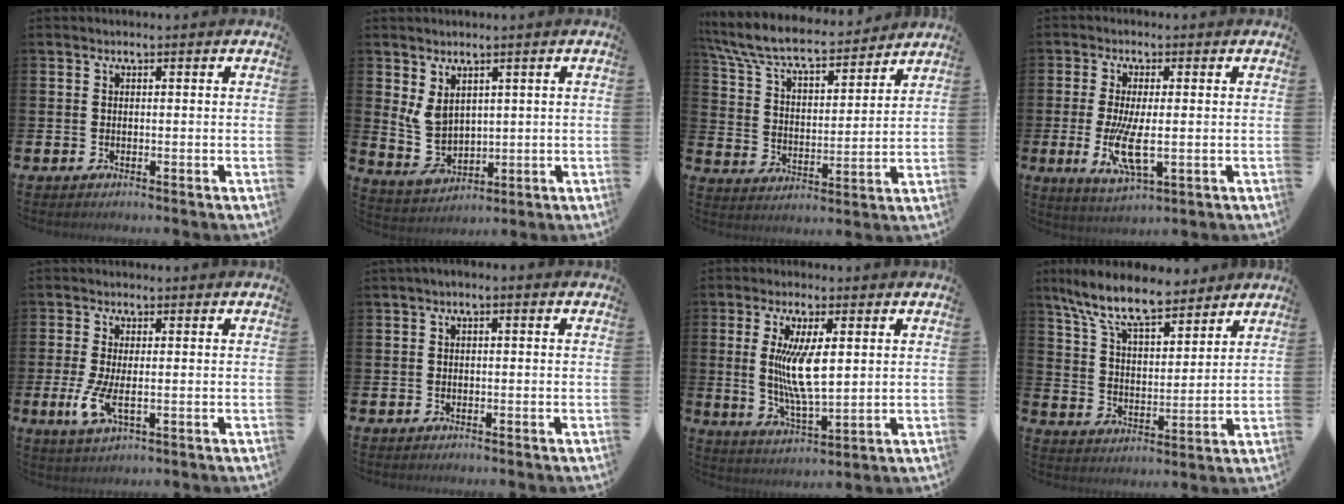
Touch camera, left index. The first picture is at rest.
{"total": 5.0, "force": [2.7, 3.3, 2.6], "torque": [-0.056, -0.005, 0.051]}
{"total": 8.5, "force": [7.7, 2.0, 3.0], "torque": [-0.100, -0.052, 0.134]}
{"total": 7.0, "force": [-0.5, 2.4, 6.5], "torque": [-0.122, -0.013, -0.011]}
{"total": 4.2, "force": [-0.4, 1.5, 4.0], "torque": [-0.073, -0.004, -0.007]}
{"total": 1.0, "force": [-0.7, 0.3, 0.7], "torque": [-0.010, 0.000, -0.014]}
{"total": 8.3, "force": [2.1, 2.6, 7.6], "torque": [-0.129, -0.005, 0.032]}
{"total": 10.6, "force": [8.9, 3.2, 4.8], "torque": [-0.121, -0.038, 0.162]}